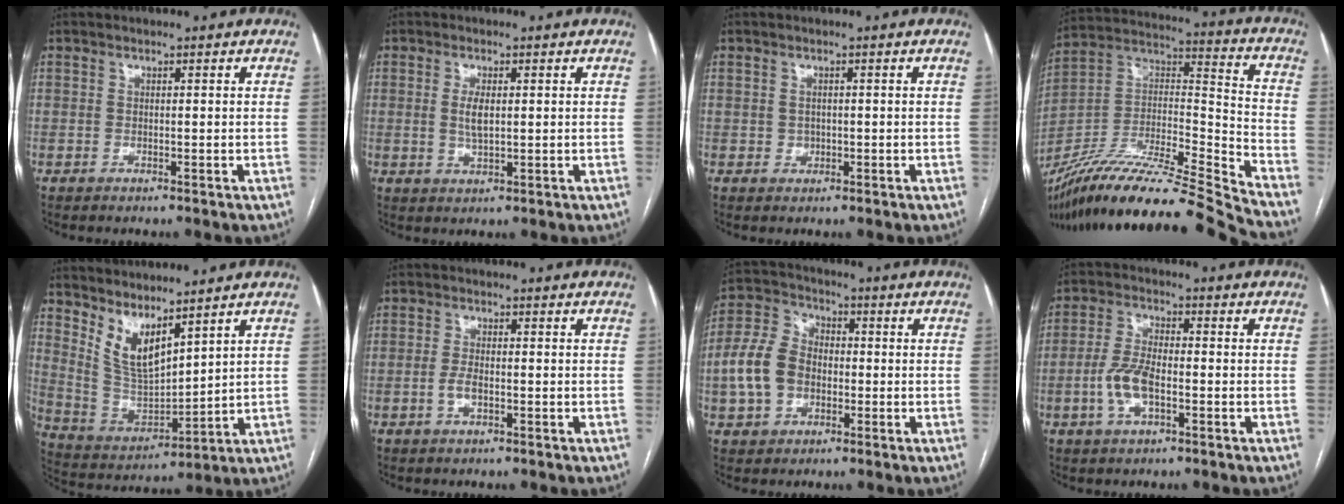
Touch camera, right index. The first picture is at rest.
{"total": 3.2, "force": [0.4, 1.1, 3.0], "torque": [-0.061, -0.001, 0.011]}
{"total": 1.3, "force": [0.1, 1.2, 0.4], "torque": [-0.010, 0.004, 0.007]}
{"total": 27.2, "force": [-23.8, -1.3, 12.9], "torque": [-0.231, -0.014, -0.411]}
{"total": 8.6, "force": [6.2, 2.4, 5.6], "torque": [-0.119, -0.012, 0.144]}
{"total": 2.2, "force": [-0.5, 0.9, 2.0], "torque": [-0.048, 0.002, -0.009]}
{"total": 9.4, "force": [-1.7, 7.1, 6.0], "torque": [-0.152, 0.027, -0.033]}
{"total": 6.5, "force": [-2.0, 2.5, 5.6], "torque": [-0.126, 0.006, -0.039]}